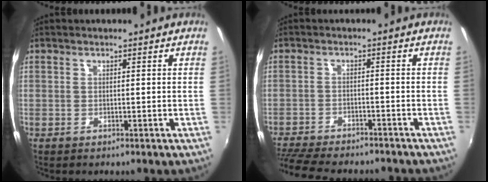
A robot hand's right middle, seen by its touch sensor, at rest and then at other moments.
{"total": 14.2, "force": [-12.3, 3.4, 6.1], "torque": [-0.141, -0.028, -0.191]}